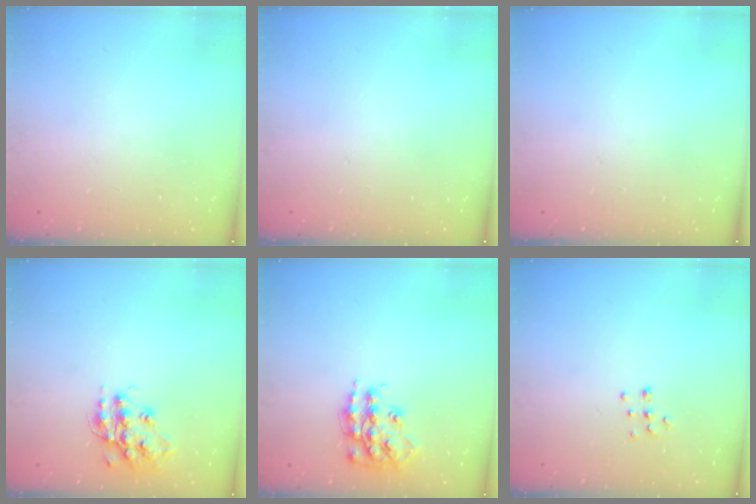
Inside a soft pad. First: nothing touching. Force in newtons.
{"total": 0.0}
{"total": 0.0}
{"total": 14.4, "press": 14.4, "slide": 0.7}
{"total": 15.3, "press": 15.3, "slide": 1.0}
{"total": 5.8, "press": 5.8, "slide": 0.4}